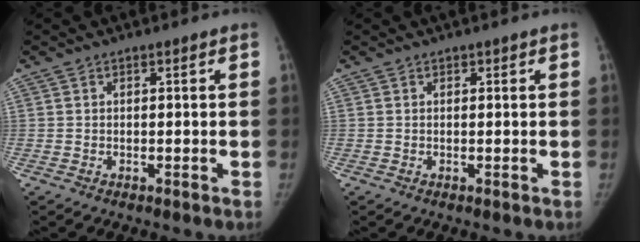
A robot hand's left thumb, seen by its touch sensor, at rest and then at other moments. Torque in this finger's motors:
{"motor_torque": [-0.16, -0.01, 0.11, 0.42, -0.02]}